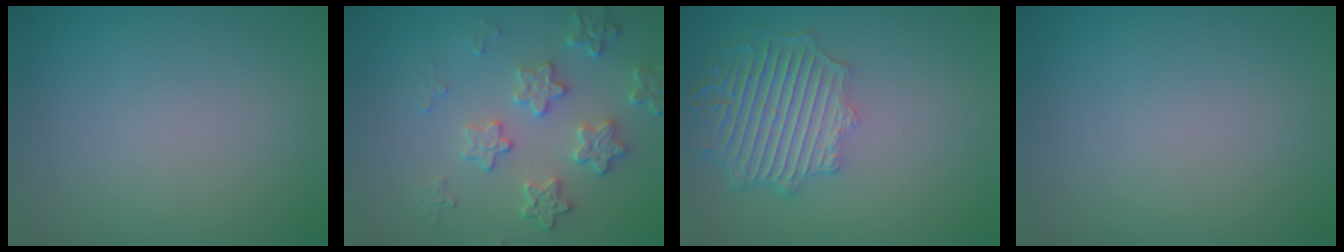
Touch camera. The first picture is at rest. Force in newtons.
{"total": 4.1, "press": 3.6, "slide": 2.0}
{"total": 6.2, "press": 5.0, "slide": 3.8}
{"total": 0.0}